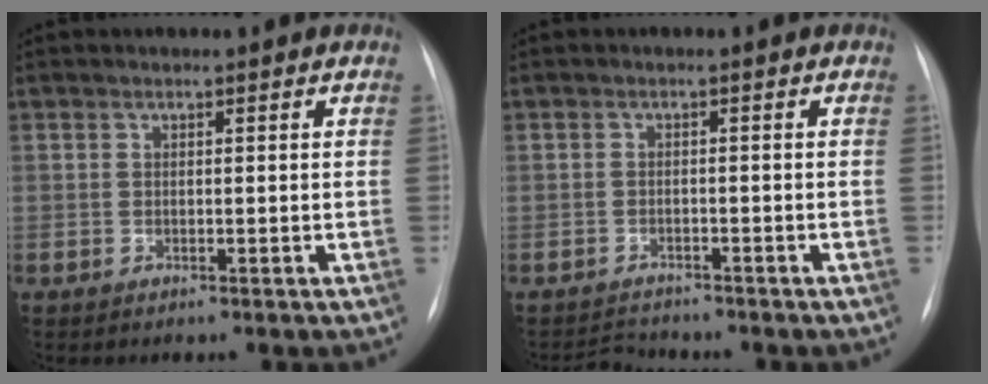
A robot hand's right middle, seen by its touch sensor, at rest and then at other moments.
{"total": 2.5, "force": [-2.4, 0.3, -0.7], "torque": [0.011, -0.012, -0.039]}